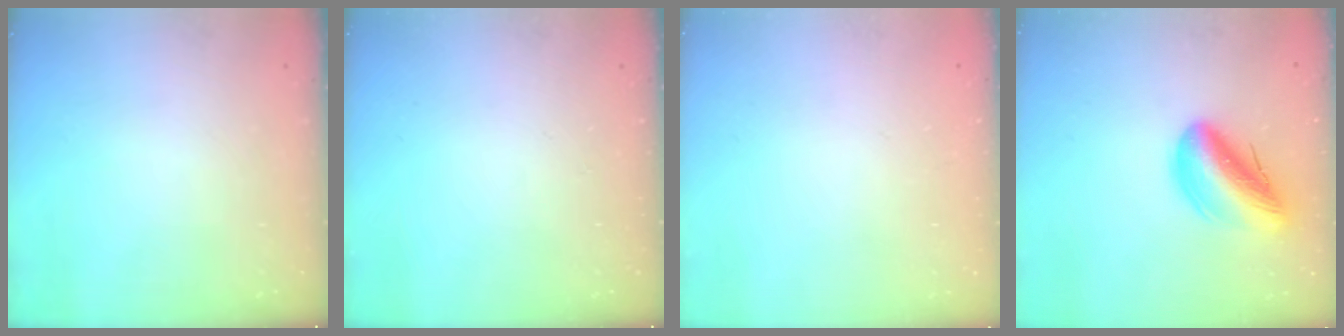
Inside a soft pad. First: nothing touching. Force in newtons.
{"total": 0.0}
{"total": 2.2, "press": 2.2, "slide": 0.1}
{"total": 15.5, "press": 14.9, "slide": 4.3}